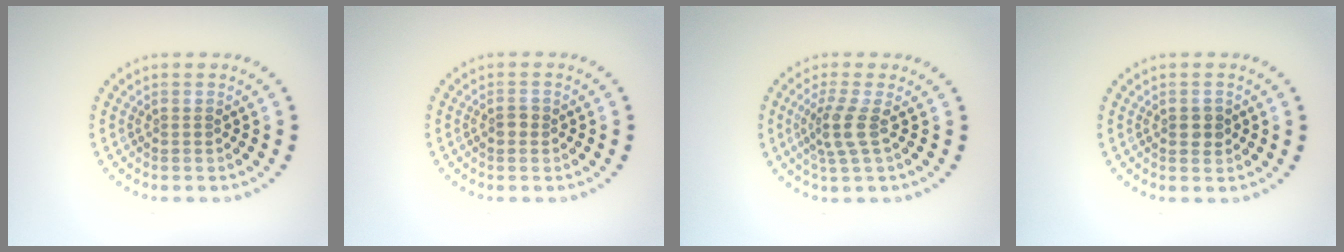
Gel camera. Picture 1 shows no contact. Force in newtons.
{"total": 1.0, "press": 1.0, "slide": 0.0}
{"total": 2.5, "press": 1.9, "slide": 1.7}
{"total": 1.5, "press": 1.5, "slide": 0.1}